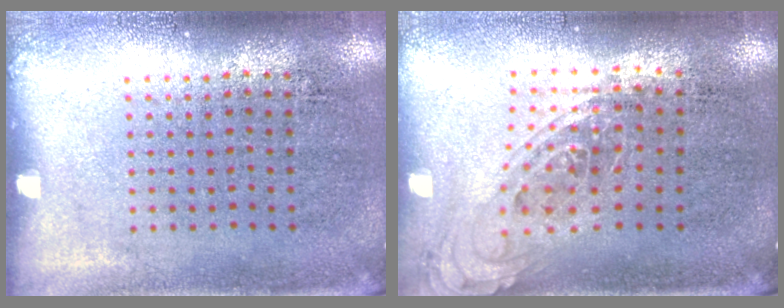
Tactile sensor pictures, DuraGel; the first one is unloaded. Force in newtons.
{"total": 0.8, "press": 0.8, "slide": 0.2}